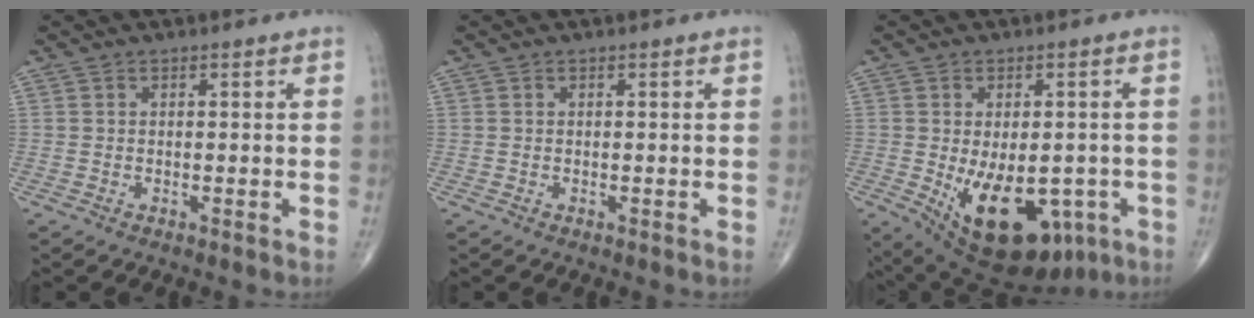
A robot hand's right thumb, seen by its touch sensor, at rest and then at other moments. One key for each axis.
{"total": 0.0}
{"total": 18.0, "fx": -5.7, "fy": 10.3, "fz": 13.6, "tx": -0.197, "ty": -0.007, "tz": -0.055}